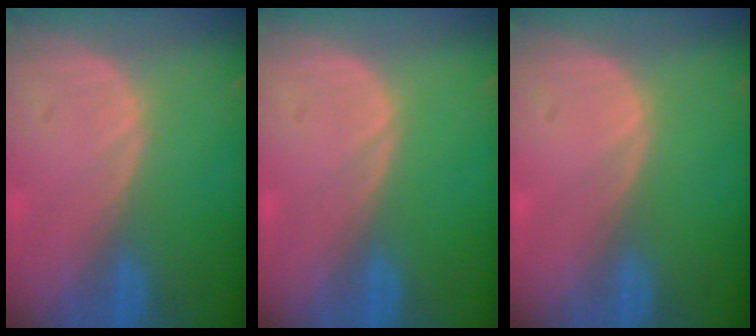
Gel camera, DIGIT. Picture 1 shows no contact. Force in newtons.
{"total": 0.0}
{"total": 0.0}